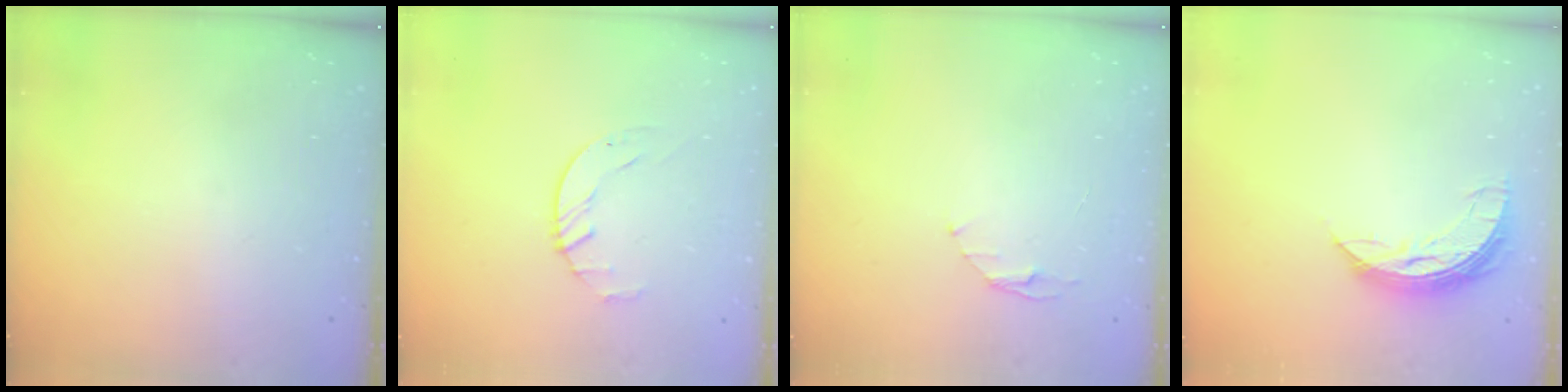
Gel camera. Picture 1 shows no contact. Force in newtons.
{"total": 1.6, "press": 1.6, "slide": 0.3}
{"total": 3.2, "press": 3.2, "slide": 0.4}
{"total": 7.7, "press": 7.6, "slide": 0.6}